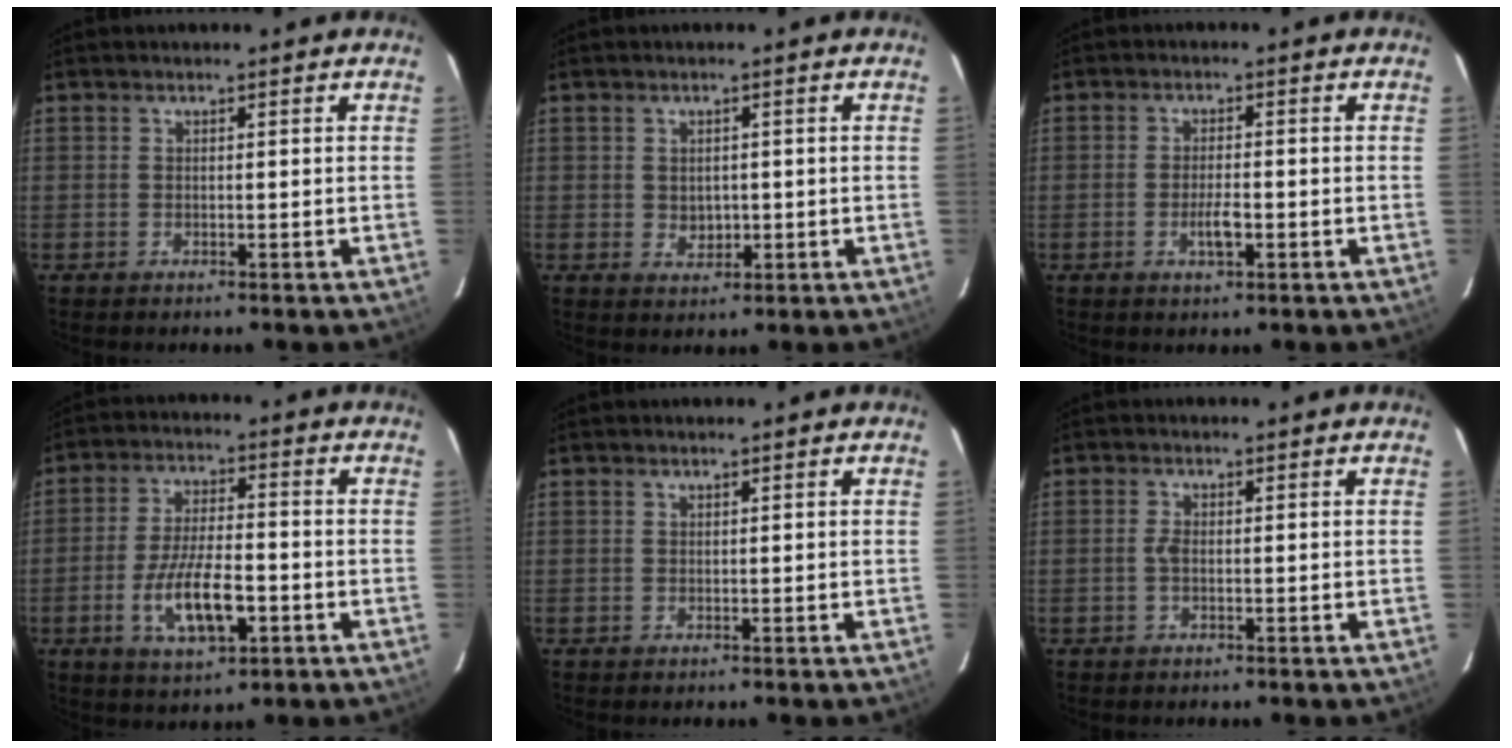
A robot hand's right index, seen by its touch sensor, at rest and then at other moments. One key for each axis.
{"total": 2.9, "fx": -0.1, "fy": 2.4, "fz": 1.7, "tx": -0.026, "ty": 0.000, "tz": 0.004}
{"total": 3.7, "fx": -1.3, "fy": 1.2, "fz": 3.3, "tx": -0.064, "ty": -0.003, "tz": -0.023}
{"total": 11.2, "fx": -3.8, "fy": 3.9, "fz": 9.8, "tx": -0.194, "ty": -0.010, "tz": -0.064}
{"total": 0.0}
{"total": 1.5, "fx": -0.3, "fy": 0.7, "fz": 1.4, "tx": -0.030, "ty": 0.002, "tz": -0.008}